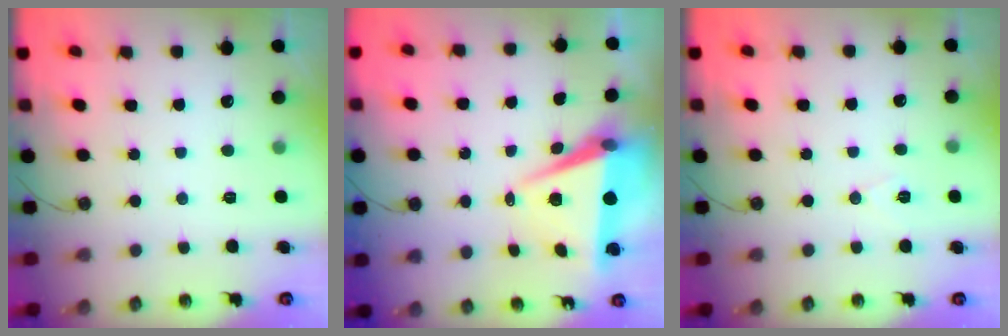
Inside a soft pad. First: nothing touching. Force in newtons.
{"total": 7.3, "press": 5.9, "slide": 4.2}
{"total": 6.1, "press": 4.1, "slide": 4.6}